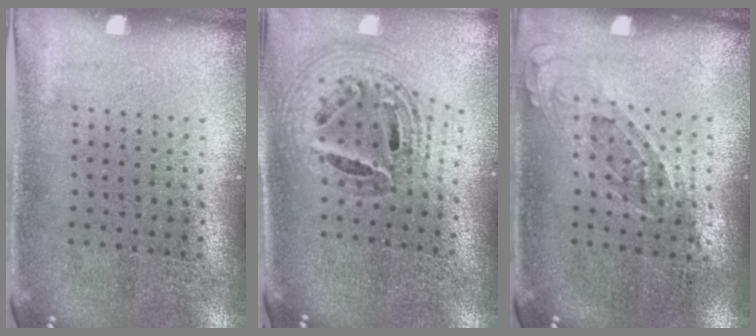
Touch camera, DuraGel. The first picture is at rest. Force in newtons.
{"total": 1.5, "press": 1.3, "slide": 0.7}
{"total": 0.7, "press": 0.7, "slide": 0.3}